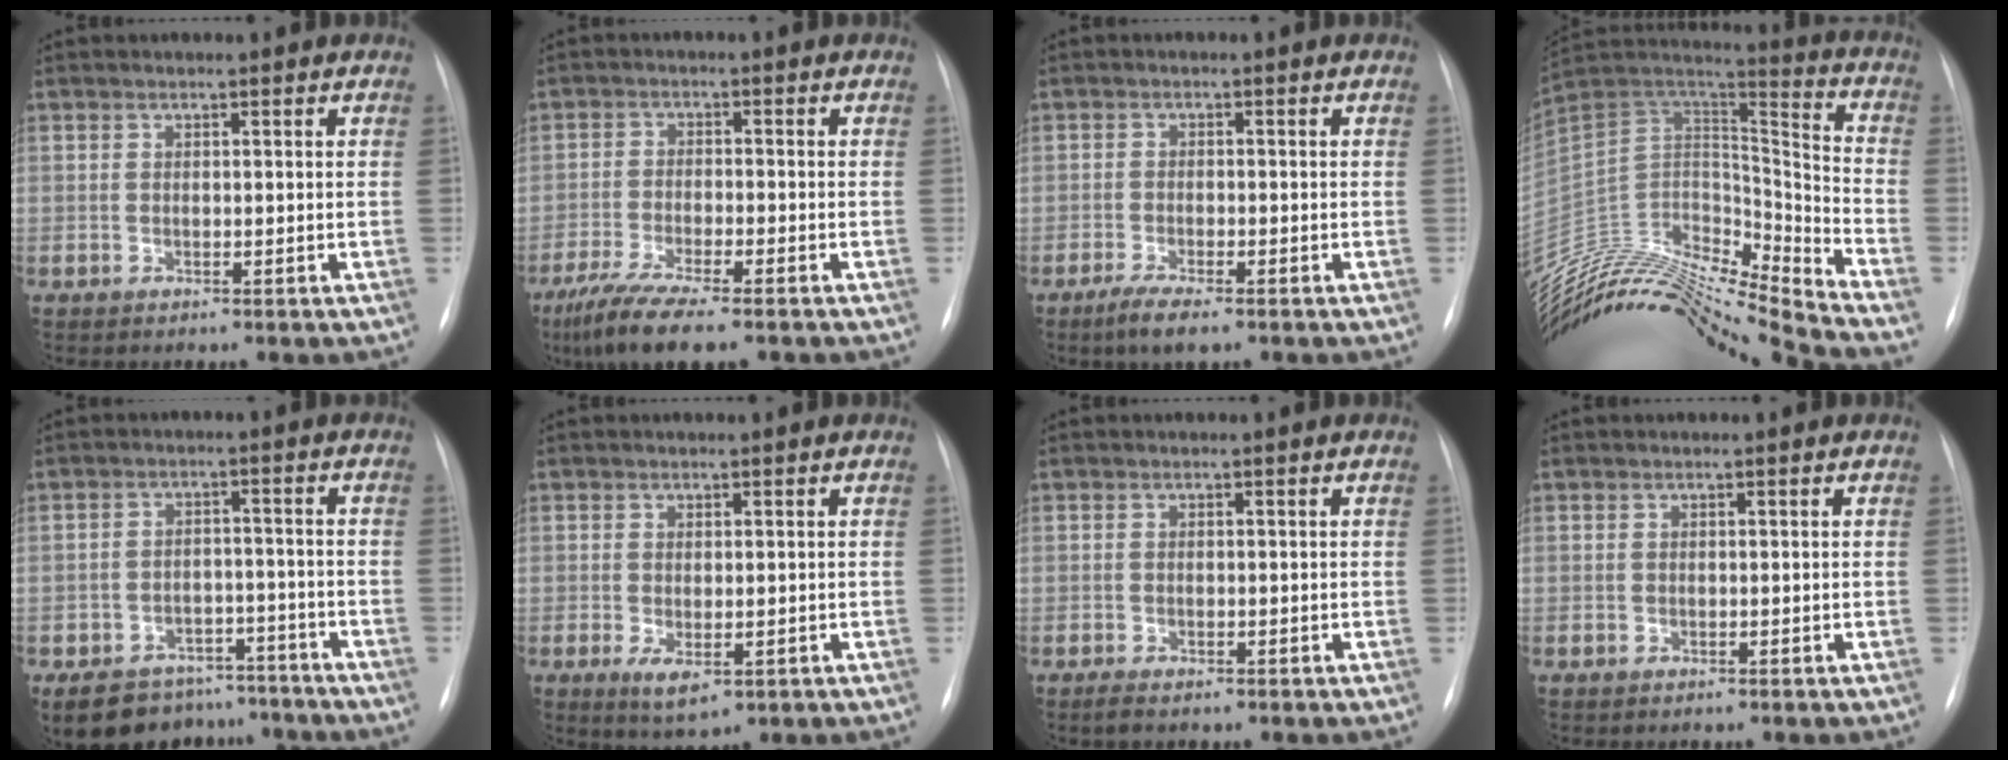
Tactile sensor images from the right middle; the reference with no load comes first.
{"total": 10.1, "force": [-7.5, 1.2, 6.6], "torque": [-0.118, -0.026, -0.125]}
{"total": 4.2, "force": [-2.8, 0.6, 3.0], "torque": [-0.065, -0.011, -0.048]}
{"total": 24.9, "force": [-23.5, 1.0, 8.3], "torque": [-0.161, 0.022, -0.399]}
{"total": 12.4, "force": [-10.1, 6.6, 3.0], "torque": [-0.046, 0.014, -0.135]}
{"total": 3.8, "force": [-1.2, 1.6, 3.3], "torque": [-0.049, -0.011, -0.005]}
{"total": 1.1, "force": [-0.7, 0.3, 0.7], "torque": [-0.017, -0.004, -0.010]}
{"total": 0.0}